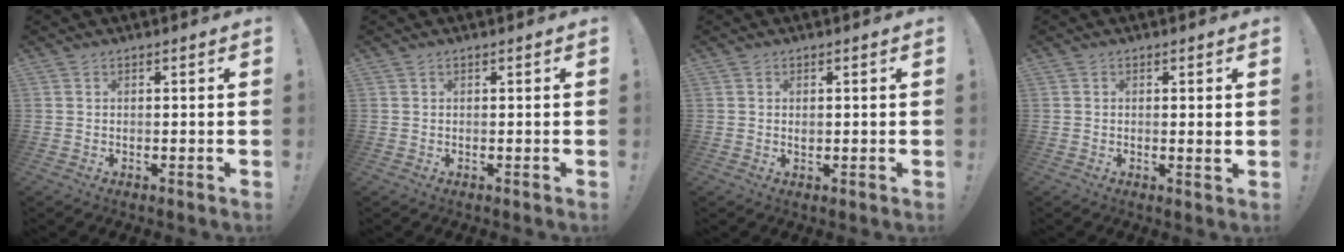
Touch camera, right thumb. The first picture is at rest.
{"total": 0.0}
{"total": 0.7, "force": [0.2, 0.6, 0.4], "torque": [-0.002, -0.002, 0.002]}
{"total": 1.8, "force": [0.8, 0.0, 1.7], "torque": [-0.016, -0.008, 0.009]}